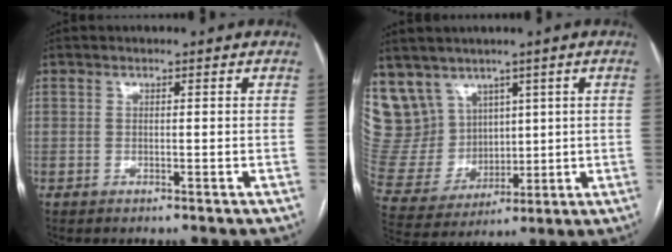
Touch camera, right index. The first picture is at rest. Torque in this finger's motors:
{"motor_torque": [-0.01, 0.39, 0.08, 0.04]}